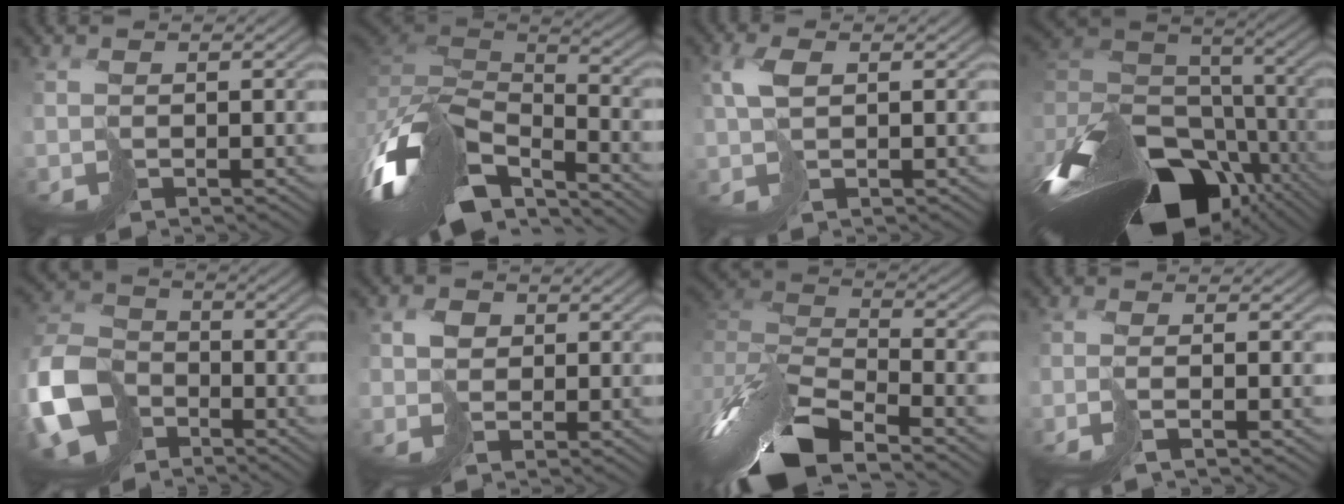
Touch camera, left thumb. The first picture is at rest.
{"total": 13.6, "force": [-5.8, 7.1, 10.1], "torque": [-0.263, -0.010, -0.093]}
{"total": 2.8, "force": [1.1, 1.2, 2.3], "torque": [-0.054, 0.007, 0.022]}
{"total": 19.1, "force": [-9.6, 11.3, 12.1], "torque": [-0.270, -0.009, -0.132]}
{"total": 12.3, "force": [-5.4, 8.7, 6.7], "torque": [-0.184, -0.022, -0.119]}
{"total": 2.6, "force": [0.5, 2.2, 1.2], "torque": [-0.024, 0.002, 0.007]}
{"total": 13.1, "force": [-7.5, 5.3, 9.3], "torque": [-0.213, -0.007, -0.141]}
{"total": 2.9, "force": [-1.3, 0.6, 2.5], "torque": [-0.044, -0.001, -0.038]}